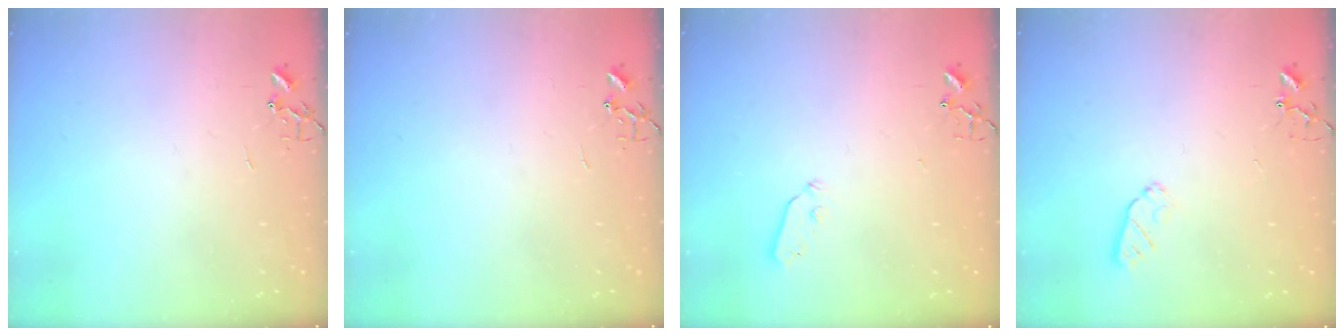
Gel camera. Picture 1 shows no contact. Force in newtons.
{"total": 0.0}
{"total": 3.1, "press": 3.0, "slide": 0.4}
{"total": 5.5, "press": 5.4, "slide": 1.1}